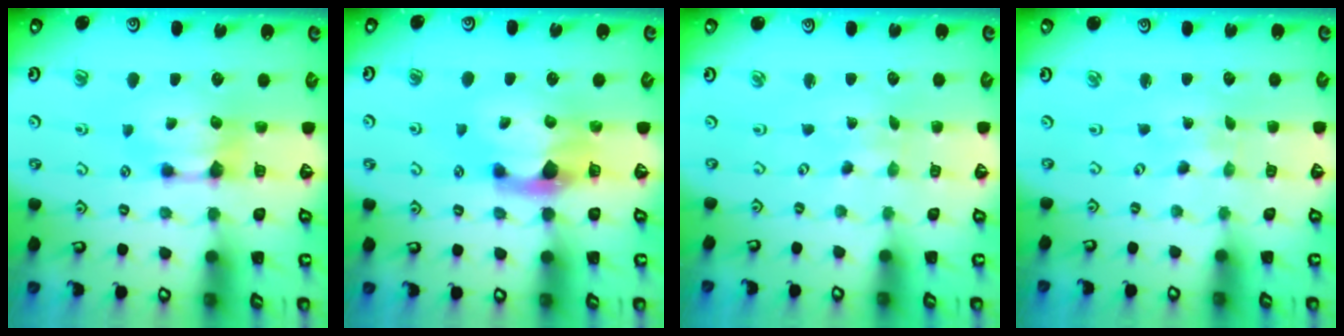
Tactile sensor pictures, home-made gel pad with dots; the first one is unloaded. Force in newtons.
{"total": 2.2, "press": 1.8, "slide": 1.3}
{"total": 7.1, "press": 7.1, "slide": 0.4}
{"total": 6.1, "press": 6.1, "slide": 0.3}